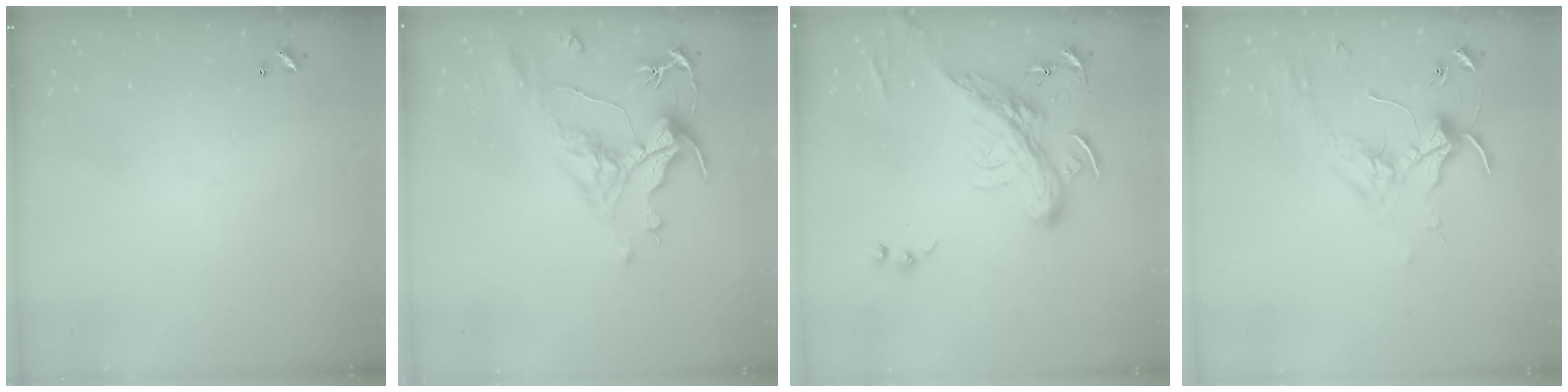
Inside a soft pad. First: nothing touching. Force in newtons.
{"total": 1.4, "press": 0.2, "slide": 1.4}
{"total": 4.5, "press": 4.2, "slide": 1.6}
{"total": 1.7, "press": 1.7, "slide": 0.4}